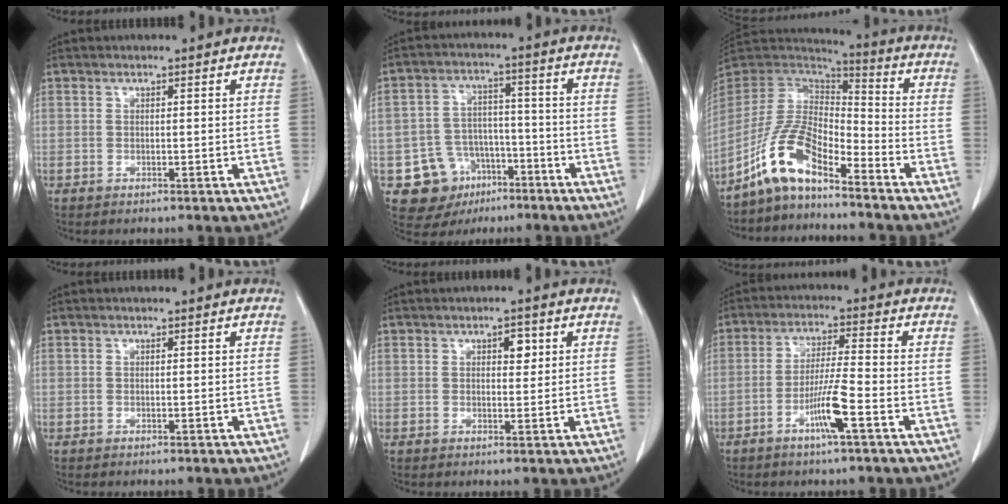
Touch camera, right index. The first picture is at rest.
{"total": 10.1, "force": [-4.9, 8.4, 2.7], "torque": [-0.050, 0.023, -0.064]}
{"total": 10.8, "force": [-7.6, 3.2, 6.9], "torque": [-0.159, 0.018, -0.151]}
{"total": 0.0}
{"total": 2.4, "force": [0.9, 1.2, 1.8], "torque": [-0.023, 0.001, 0.013]}
{"total": 6.8, "force": [-3.1, -0.4, 6.0], "torque": [-0.117, -0.006, -0.061]}